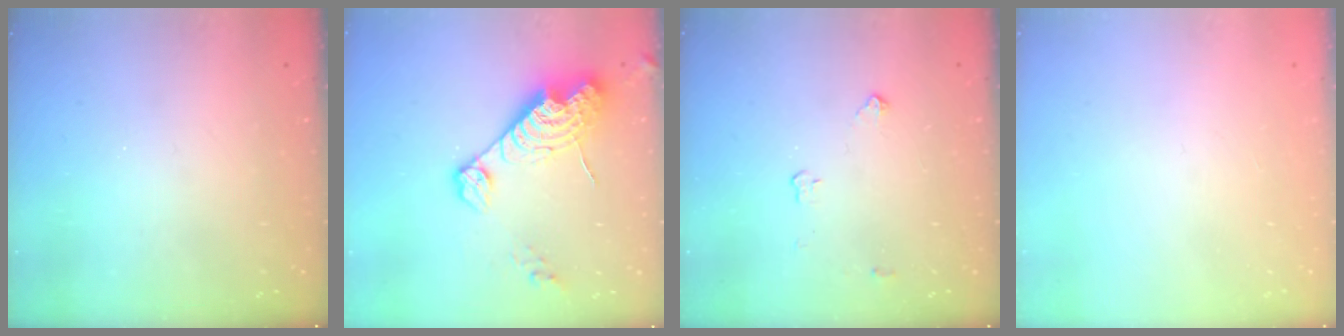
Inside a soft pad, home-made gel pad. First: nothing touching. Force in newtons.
{"total": 15.4, "press": 15.4, "slide": 1.4}
{"total": 2.6, "press": 2.6, "slide": 0.4}
{"total": 0.0}